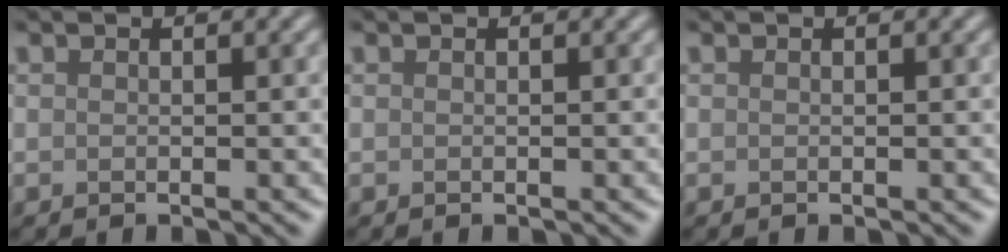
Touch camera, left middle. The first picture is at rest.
{"total": 0.0}
{"total": 0.0}